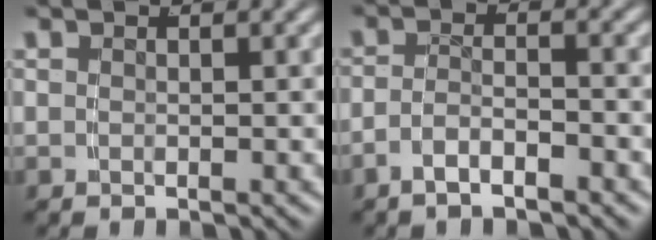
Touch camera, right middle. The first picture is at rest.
{"total": 2.6, "force": [-2.1, 0.5, 1.4], "torque": [-0.022, -0.004, -0.035]}